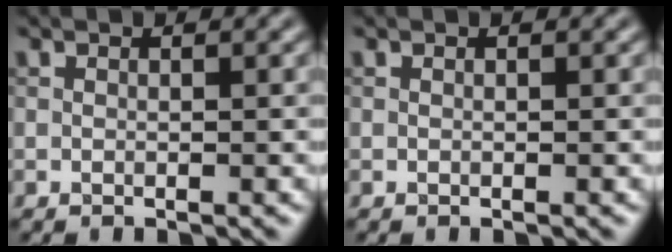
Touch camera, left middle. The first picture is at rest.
{"total": 0.0}